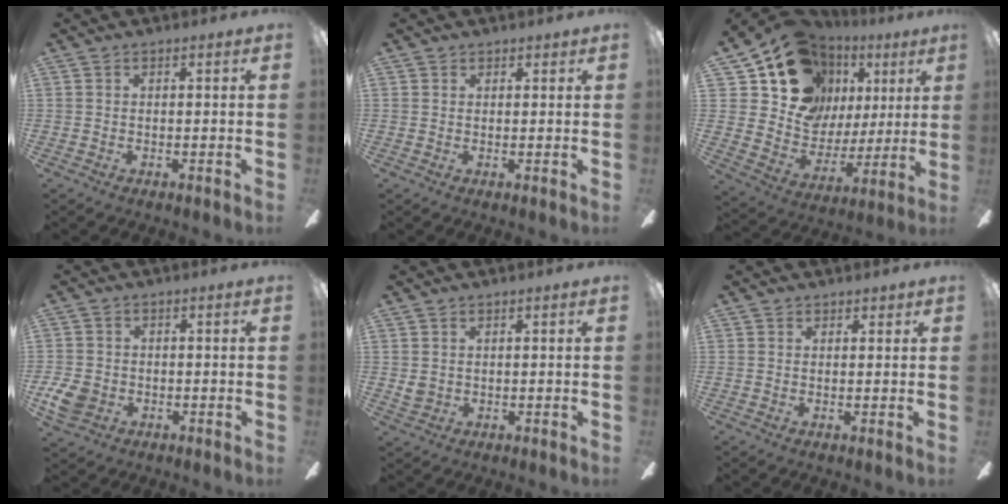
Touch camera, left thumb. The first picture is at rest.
{"total": 1.3, "force": [1.0, 0.8, 0.0], "torque": [0.009, -0.002, 0.017]}
{"total": 18.4, "force": [10.3, 13.5, 7.2], "torque": [-0.133, -0.062, 0.208]}
{"total": 5.7, "force": [-1.5, 4.6, 2.9], "torque": [-0.066, 0.007, -0.031]}
{"total": 2.3, "force": [1.1, 1.9, 0.7], "torque": [-0.007, 0.000, 0.020]}
{"total": 1.7, "force": [1.3, 1.1, 0.0], "torque": [0.007, -0.001, 0.024]}